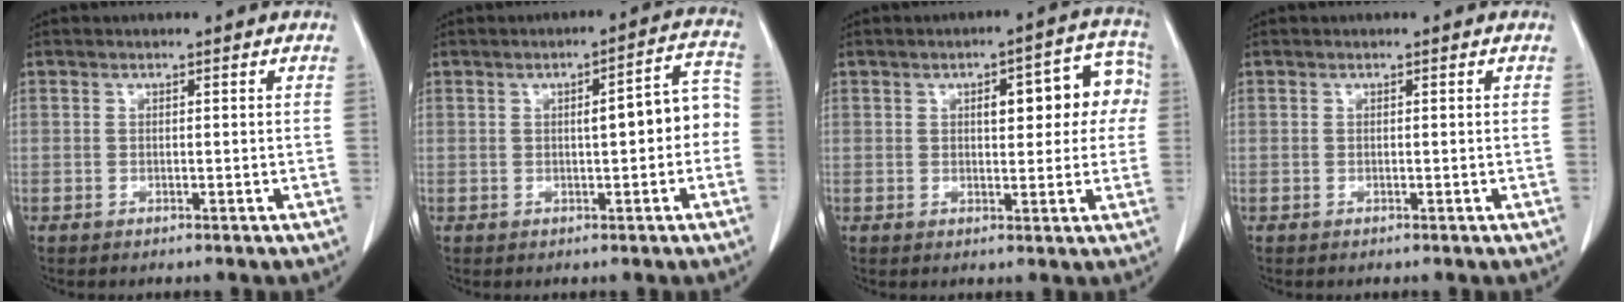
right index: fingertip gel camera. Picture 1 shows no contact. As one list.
[{"total": 6.8, "force": [-0.3, 1.6, 6.6], "torque": [-0.086, 0.034, -0.004]}, {"total": 9.6, "force": [2.0, 3.6, 8.7], "torque": [-0.099, 0.036, 0.023]}, {"total": 0.0}]